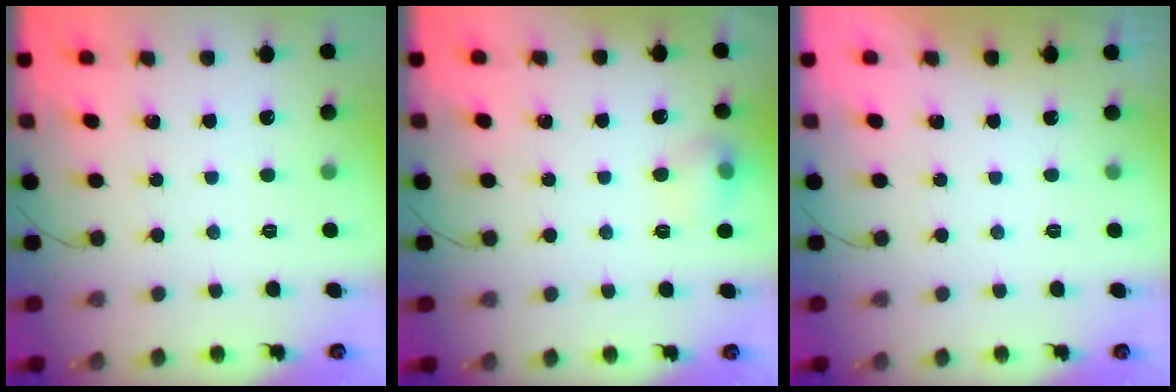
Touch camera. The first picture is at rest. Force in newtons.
{"total": 7.6, "press": 7.6, "slide": 0.9}
{"total": 0.0}